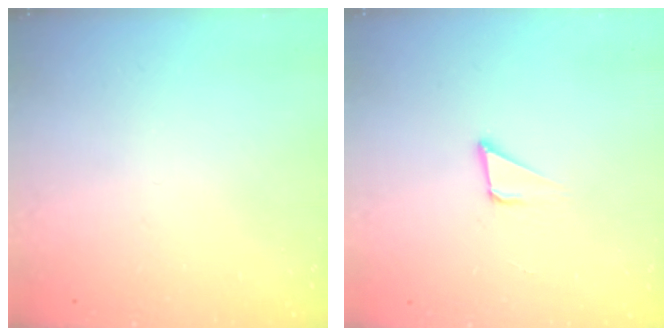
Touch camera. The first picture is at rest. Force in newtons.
{"total": 2.2, "press": 2.2, "slide": 0.2}